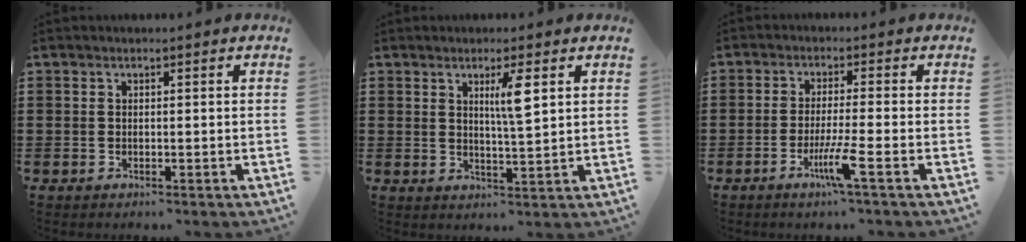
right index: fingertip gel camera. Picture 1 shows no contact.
{"total": 4.6, "force": [1.9, 0.5, 4.2], "torque": [-0.078, 0.000, 0.026]}
{"total": 5.6, "force": [-2.8, -0.4, 4.9], "torque": [-0.093, -0.016, -0.052]}